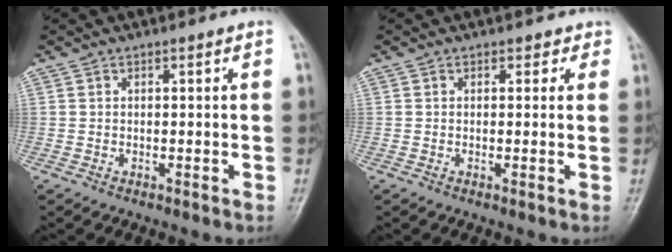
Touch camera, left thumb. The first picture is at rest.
{"total": 1.5, "force": [0.8, 1.2, 0.4], "torque": [0.015, -0.002, 0.002]}